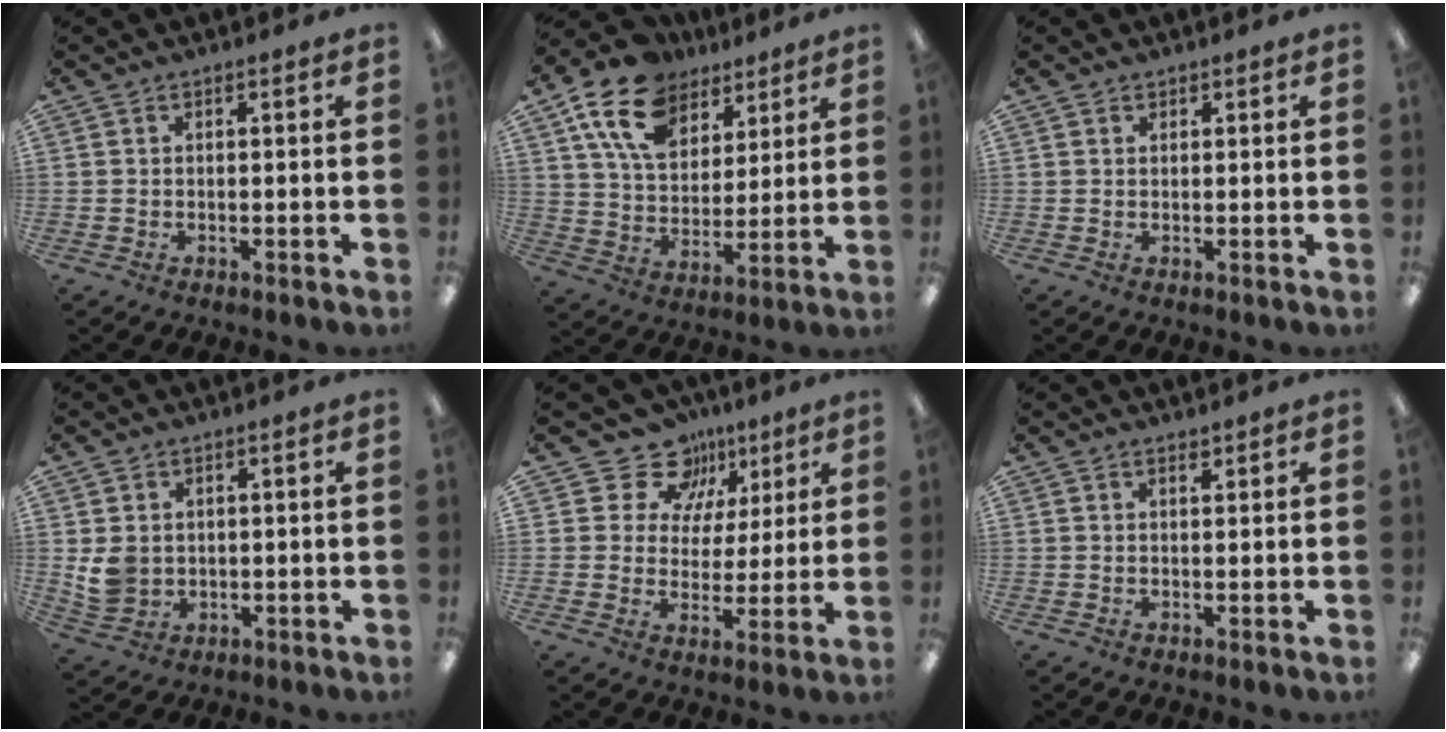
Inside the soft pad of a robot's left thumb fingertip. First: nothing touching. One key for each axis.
{"total": 17.1, "fx": 10.5, "fy": 10.7, "fz": 8.1, "tx": -0.158, "ty": -0.038, "tz": 0.197}
{"total": 1.0, "fx": 0.8, "fy": 0.7, "fz": 0.0, "tx": 0.001, "ty": 0.001, "tz": 0.015}
{"total": 5.8, "fx": 1.0, "fy": 5.0, "fz": 2.6, "tx": -0.043, "ty": 0.003, "tz": 0.024}
{"total": 12.6, "fx": 7.6, "fy": 9.5, "fz": 3.4, "tx": -0.057, "ty": -0.043, "tz": 0.144}
{"total": 1.3, "fx": 1.1, "fy": 0.3, "fz": 0.4, "tx": -0.010, "ty": -0.001, "tz": 0.021}